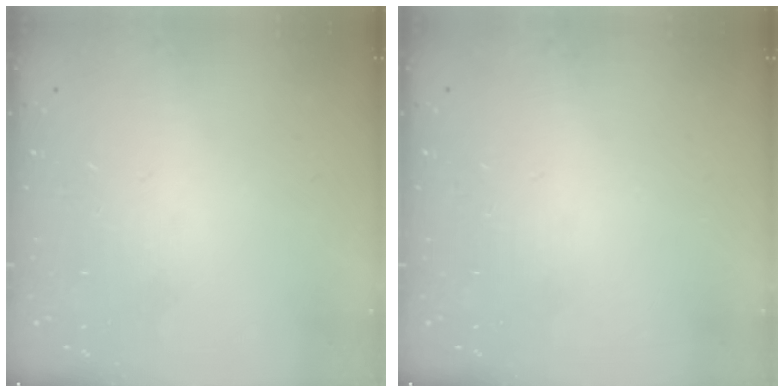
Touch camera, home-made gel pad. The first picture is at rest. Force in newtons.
{"total": 0.0}